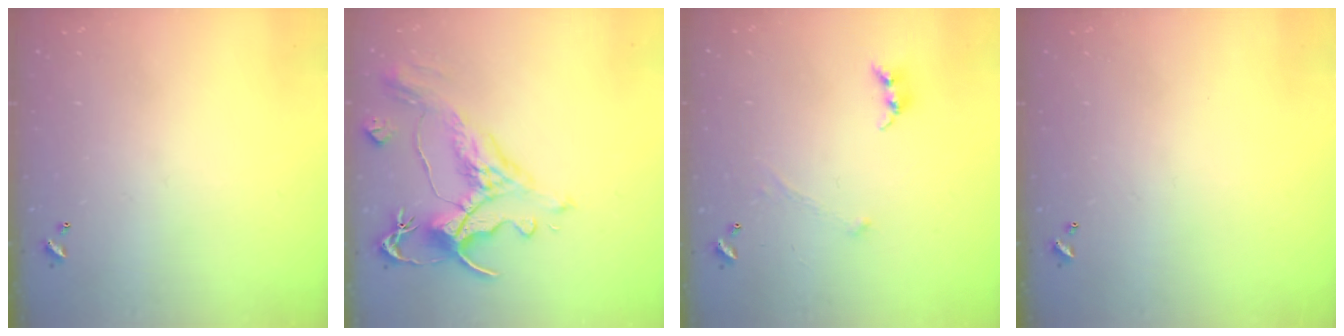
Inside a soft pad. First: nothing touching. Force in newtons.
{"total": 1.6, "press": 0.7, "slide": 1.4}
{"total": 0.6, "press": 0.6, "slide": 0.3}
{"total": 0.0}